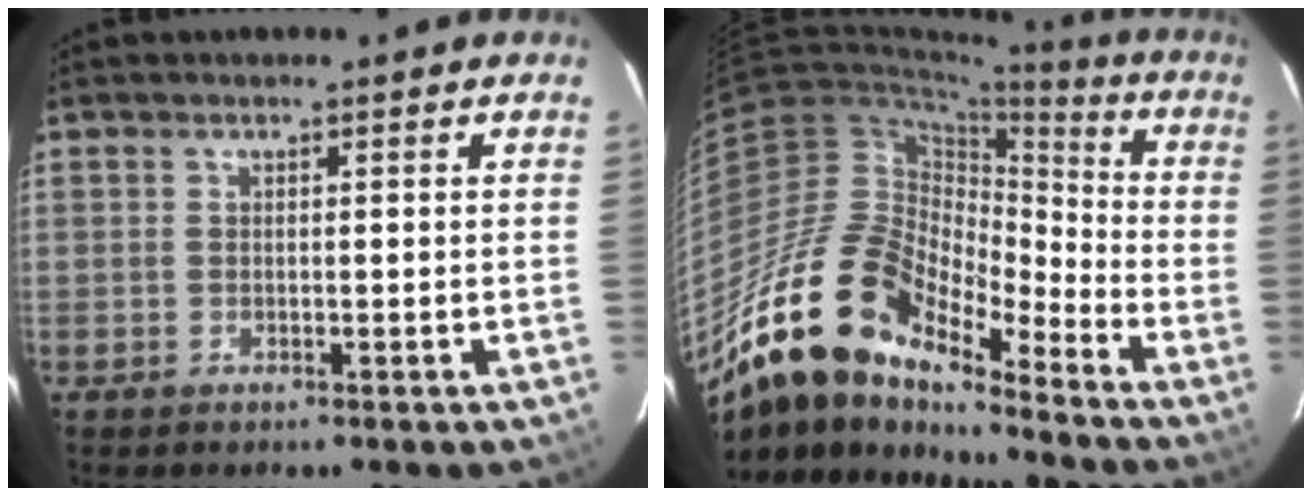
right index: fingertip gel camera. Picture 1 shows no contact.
{"total": 19.6, "force": [-15.1, 7.2, 10.3], "torque": [-0.173, -0.009, -0.290]}